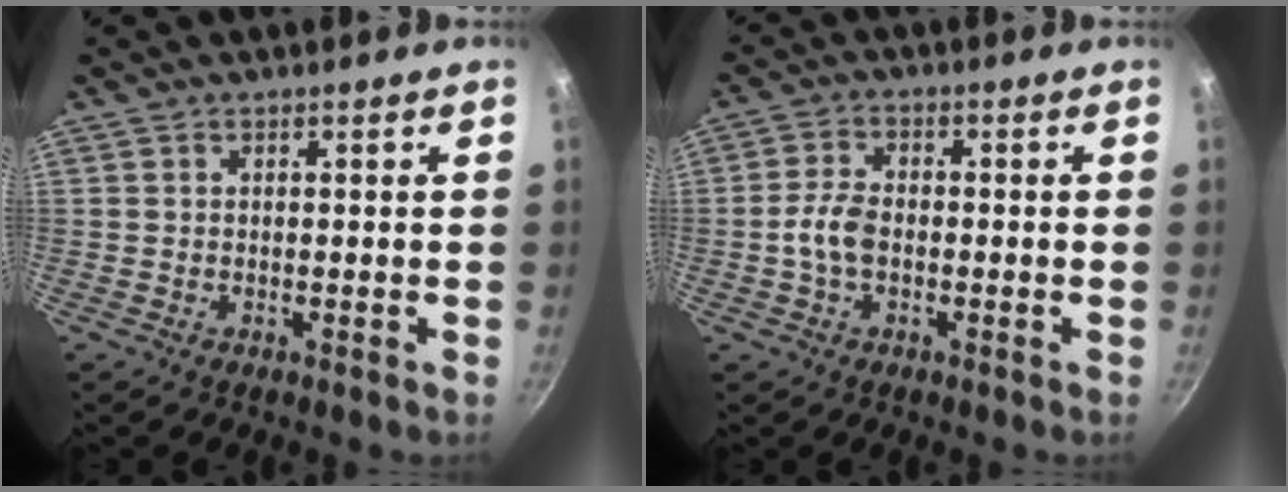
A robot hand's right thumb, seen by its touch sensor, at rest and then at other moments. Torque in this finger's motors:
{"motor_torque": [0.79, 1.23, 0.87, -0.42, 0.03]}